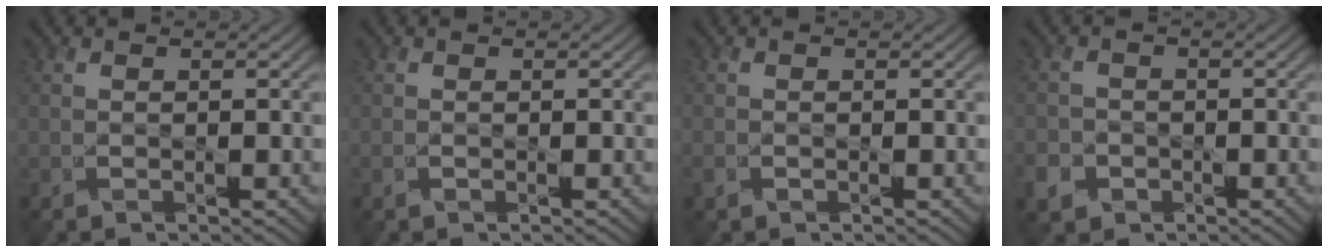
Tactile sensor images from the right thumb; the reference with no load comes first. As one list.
[{"total": 0.0}, {"total": 0.7, "force": [-0.3, 0.6, 0.2], "torque": [-0.006, -0.003, -0.006]}, {"total": 3.1, "force": [-1.9, 2.4, 0.7], "torque": [-0.016, -0.009, -0.041]}]